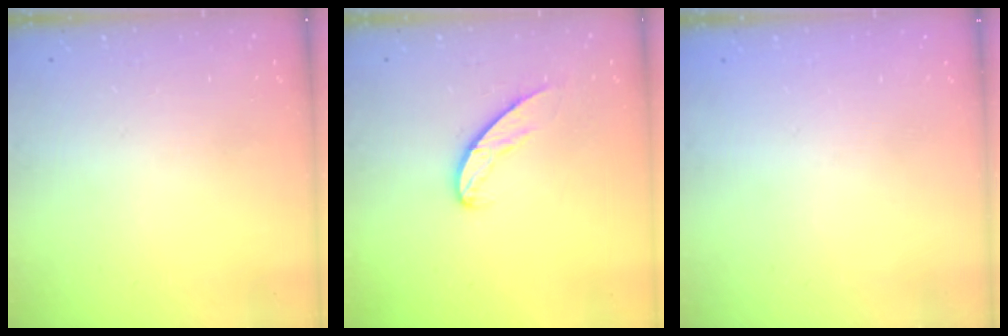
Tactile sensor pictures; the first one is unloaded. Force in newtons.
{"total": 5.9, "press": 5.9, "slide": 0.4}
{"total": 0.0}